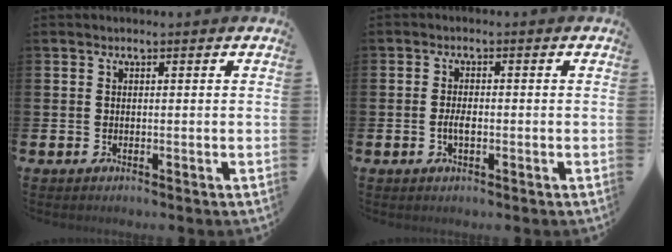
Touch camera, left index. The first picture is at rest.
{"total": 2.0, "force": [-0.5, 0.9, 1.7], "torque": [-0.031, 0.001, -0.010]}